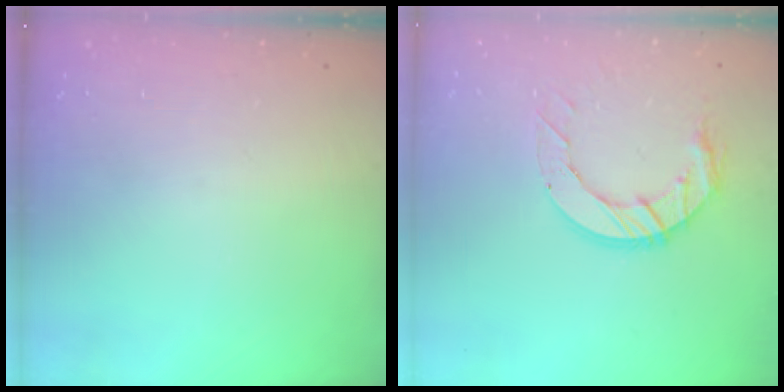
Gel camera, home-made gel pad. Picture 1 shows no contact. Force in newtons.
{"total": 11.0, "press": 11.0, "slide": 1.2}